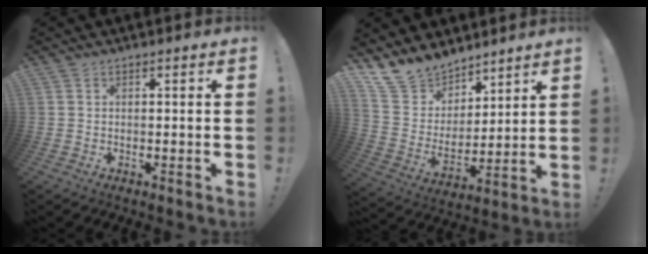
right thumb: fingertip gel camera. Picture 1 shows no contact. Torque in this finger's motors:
{"motor_torque": [0.41, 0.46, -0.01, 0.33, 0.01]}